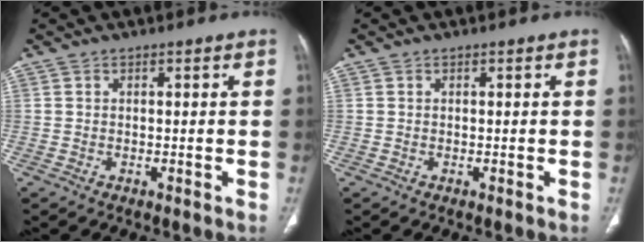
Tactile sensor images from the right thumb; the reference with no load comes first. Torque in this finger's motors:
{"motor_torque": [0.00, 0.00, 0.00, 0.00, 0.04]}